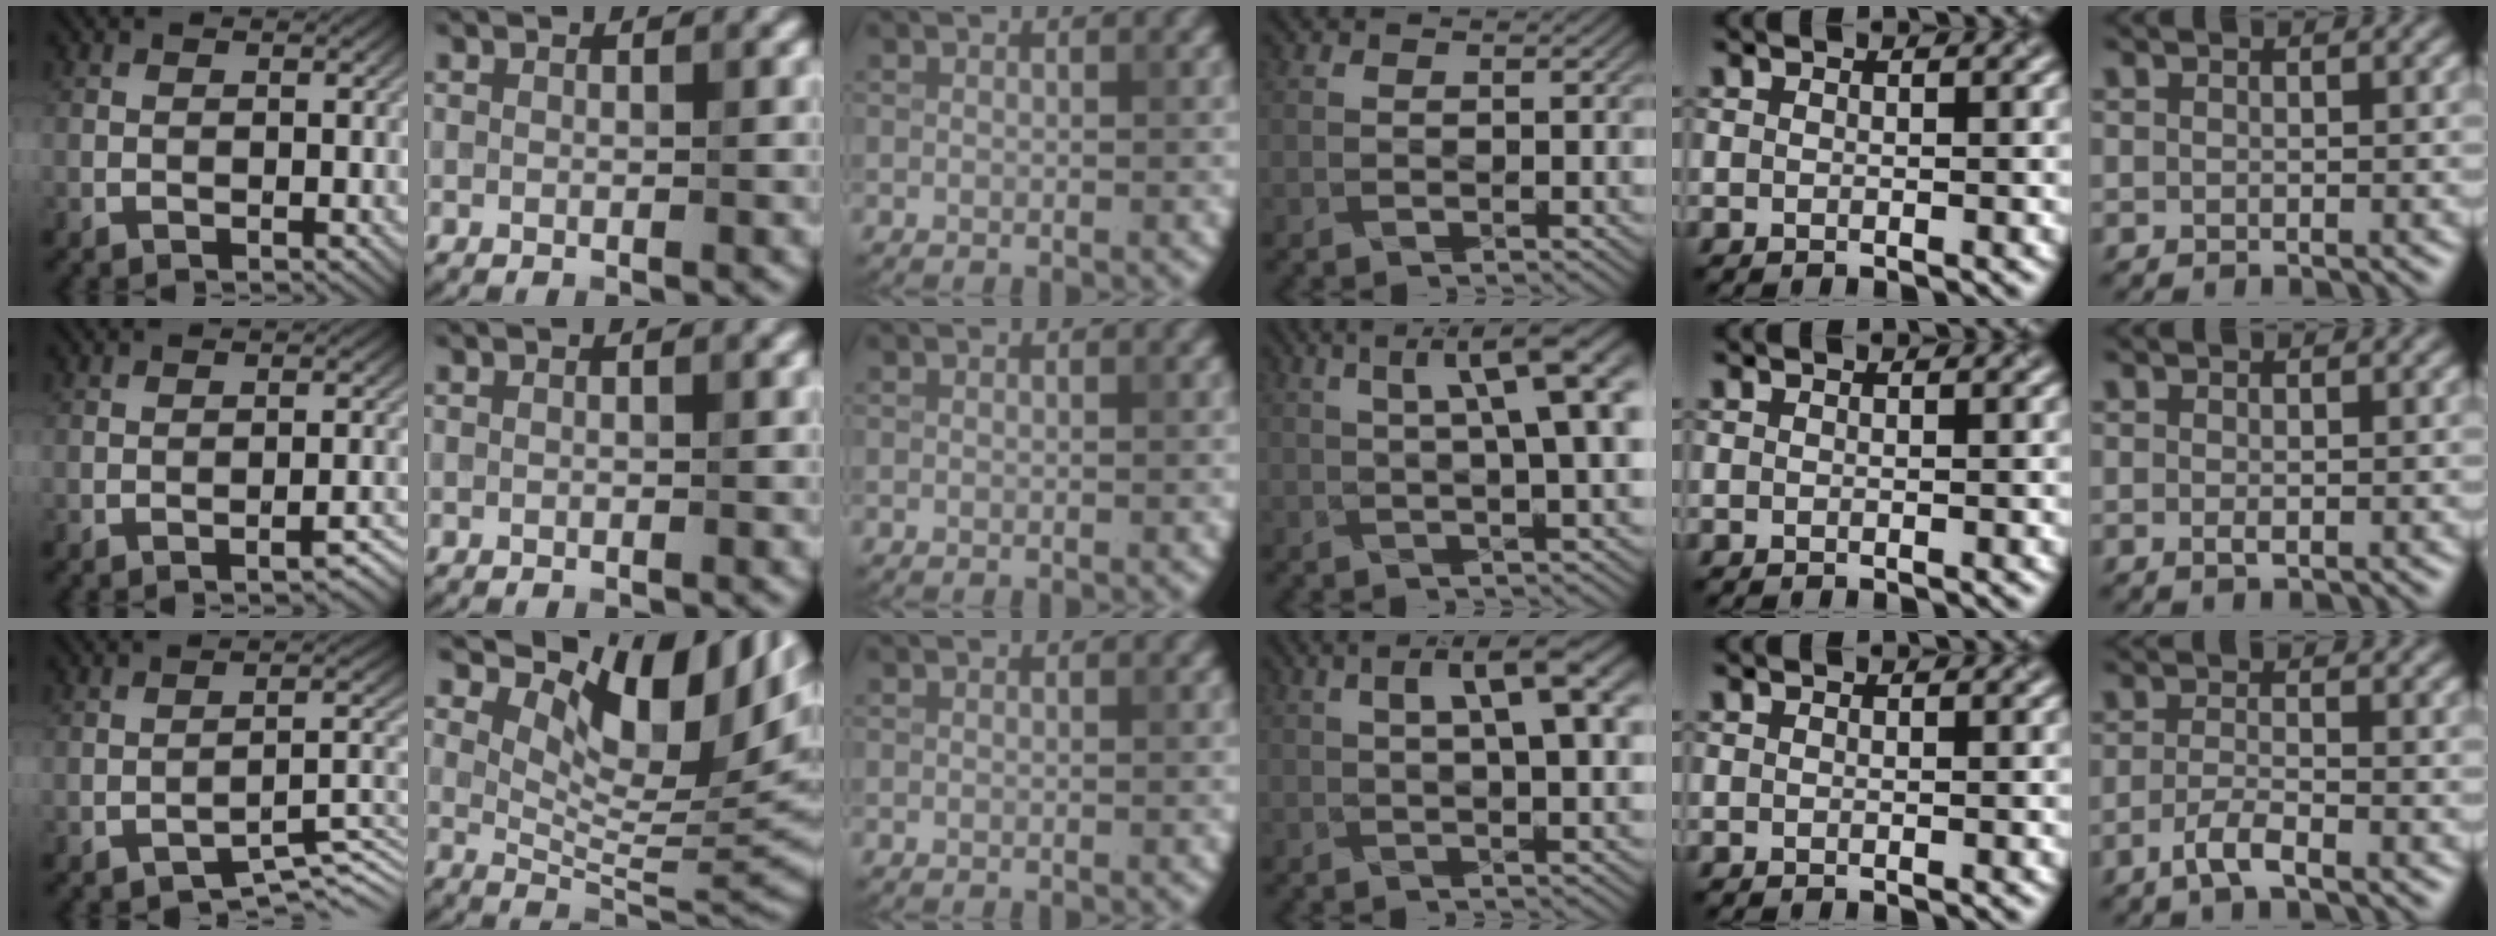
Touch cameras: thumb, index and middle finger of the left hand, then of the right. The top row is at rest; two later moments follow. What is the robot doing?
{"motion": "pour", "object": "sugar"}